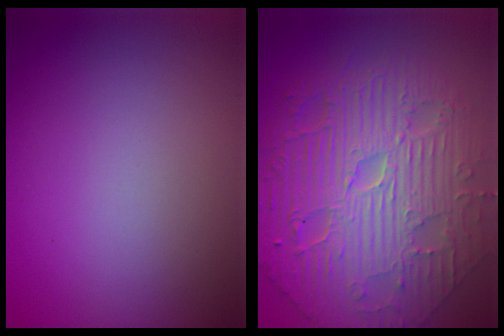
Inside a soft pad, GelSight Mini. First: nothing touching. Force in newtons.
{"total": 11.5, "press": 7.9, "slide": 8.4}